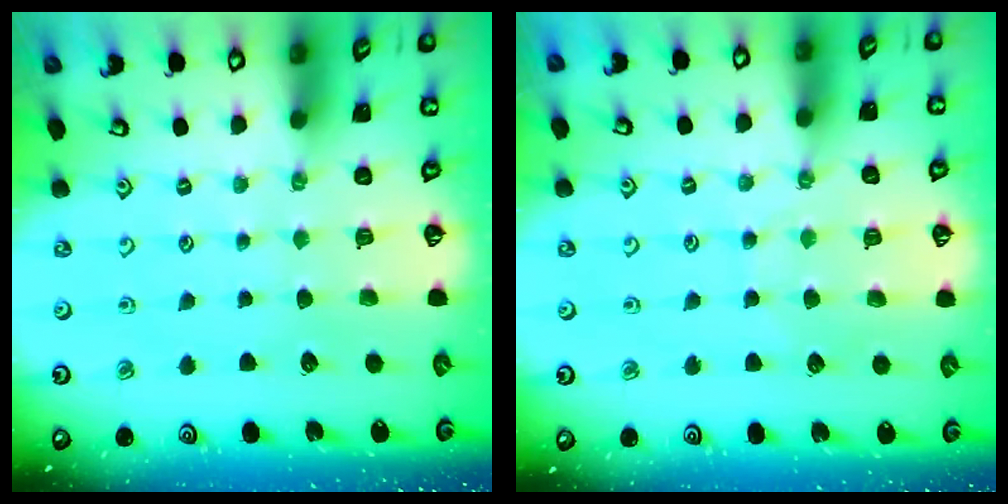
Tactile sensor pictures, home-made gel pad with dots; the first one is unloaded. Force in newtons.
{"total": 4.6, "press": 4.5, "slide": 0.5}